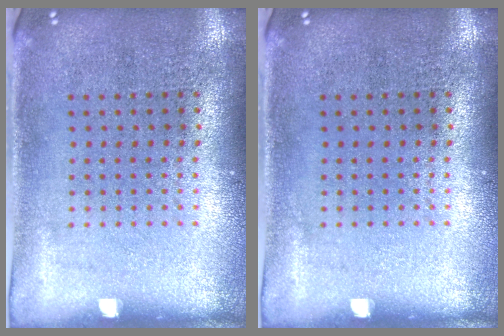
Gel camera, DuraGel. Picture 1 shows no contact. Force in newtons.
{"total": 0.0}